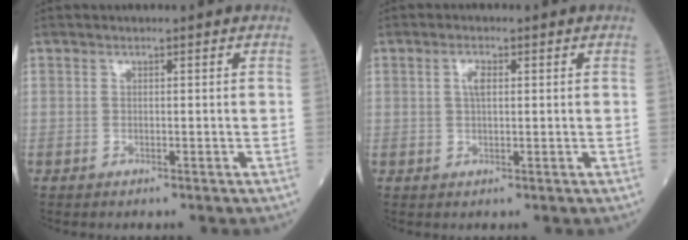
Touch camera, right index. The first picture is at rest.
{"total": 2.2, "force": [0.6, 0.8, 1.9], "torque": [-0.041, 0.004, 0.012]}